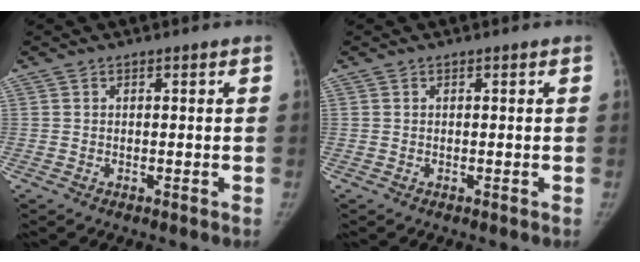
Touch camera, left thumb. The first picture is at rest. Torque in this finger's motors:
{"motor_torque": [0.03, 0.02, 0.24, -0.24, 0.02]}